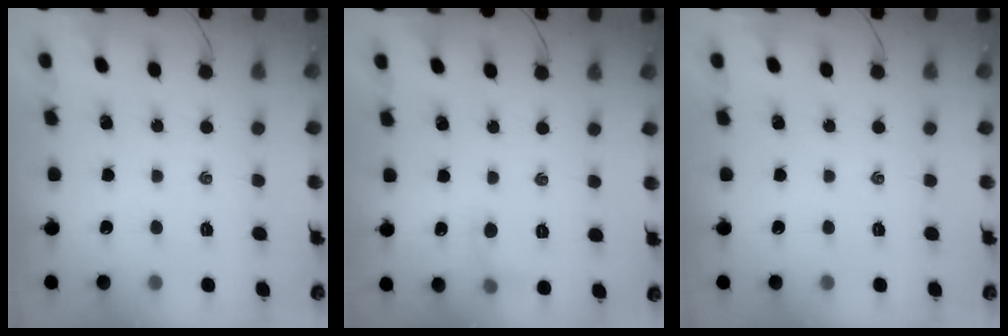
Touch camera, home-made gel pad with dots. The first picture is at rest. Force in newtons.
{"total": 5.4, "press": 5.2, "slide": 1.7}
{"total": 0.0}